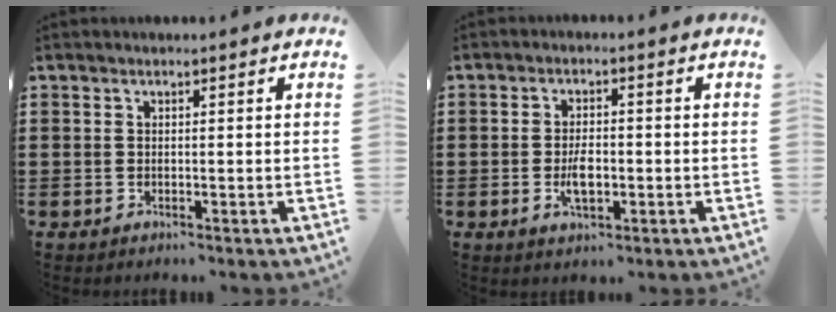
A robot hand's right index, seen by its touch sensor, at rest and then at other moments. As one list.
[{"total": 4.2, "force": [-0.9, 2.0, 3.6], "torque": [-0.071, 0.002, -0.016]}]